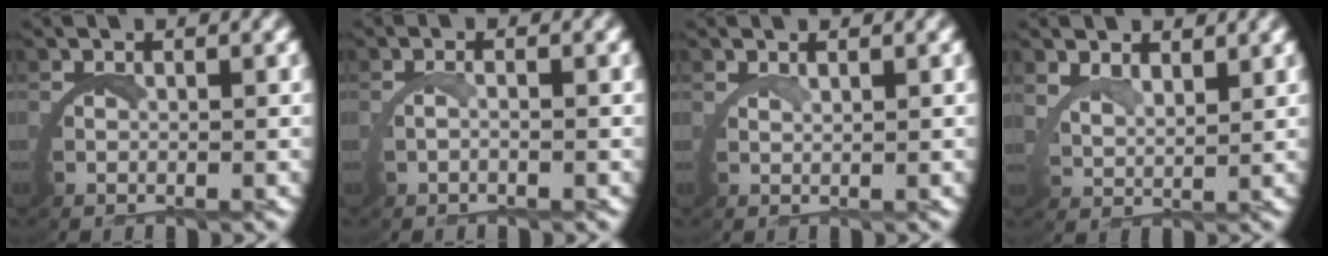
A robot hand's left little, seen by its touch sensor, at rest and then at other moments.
{"total": 1.1, "force": [-0.7, -0.2, 0.8], "torque": [-0.025, -0.004, -0.007]}
{"total": 1.5, "force": [1.1, -1.0, -0.1], "torque": [-0.001, 0.002, 0.021]}
{"total": 2.7, "force": [2.6, 0.1, 0.7], "torque": [-0.026, -0.008, 0.052]}